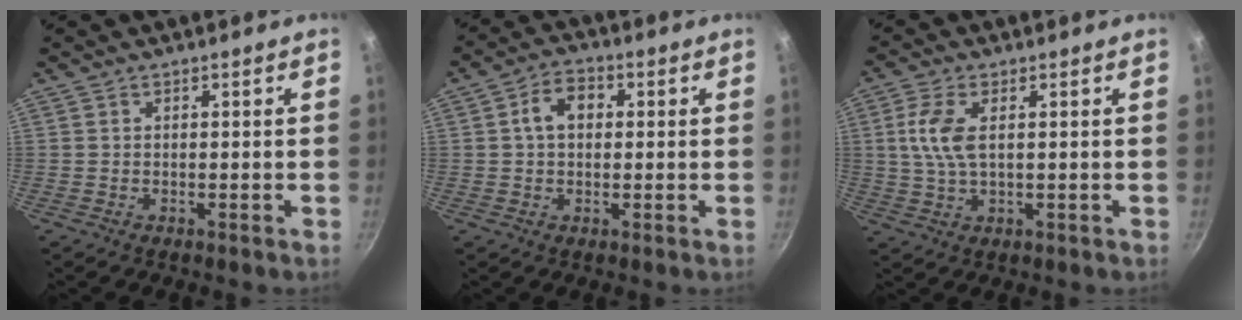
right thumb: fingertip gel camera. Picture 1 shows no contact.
{"total": 6.2, "force": [1.0, 4.4, 4.2], "torque": [-0.049, 0.016, 0.008]}
{"total": 6.7, "force": [1.2, 3.2, 5.8], "torque": [-0.123, 0.005, 0.022]}